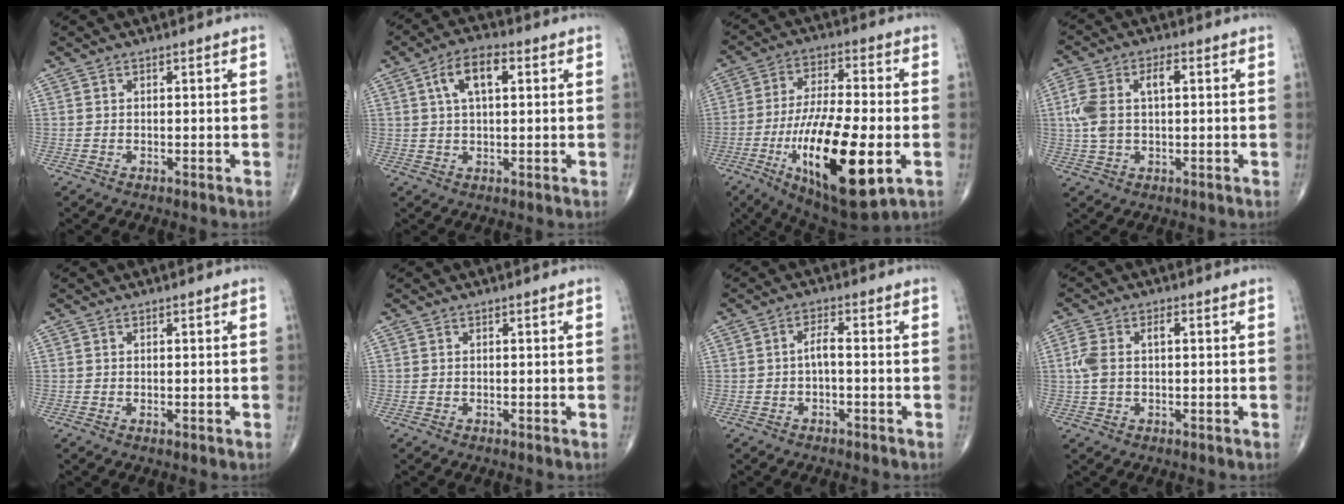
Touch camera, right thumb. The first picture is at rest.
{"total": 7.9, "force": [2.5, 3.7, 6.5], "torque": [-0.116, 0.011, 0.041]}
{"total": 22.9, "force": [-6.7, 7.4, 20.6], "torque": [-0.385, -0.008, -0.100]}
{"total": 8.7, "force": [1.2, 4.5, 7.3], "torque": [-0.170, 0.023, 0.027]}
{"total": 0.0}
{"total": 0.0}
{"total": 2.4, "force": [-0.6, 0.7, 2.2], "torque": [-0.041, 0.014, -0.011]}
{"total": 5.3, "force": [0.5, 2.8, 4.4], "torque": [-0.117, 0.020, 0.008]}